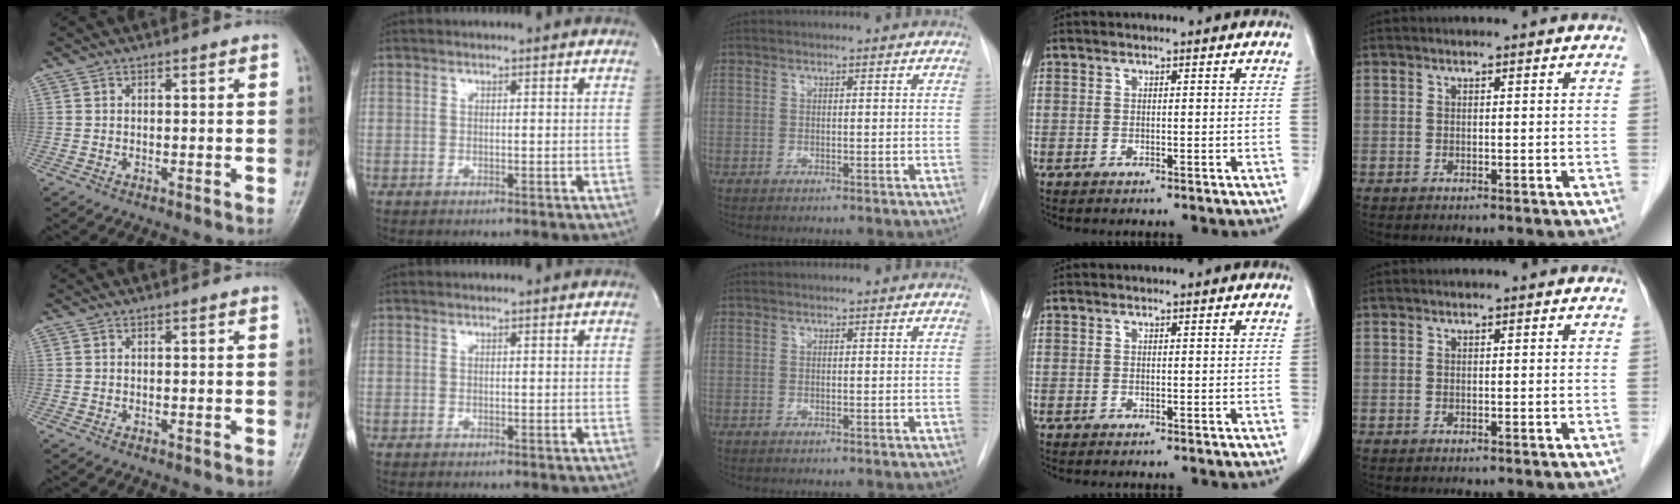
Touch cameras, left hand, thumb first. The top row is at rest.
{}